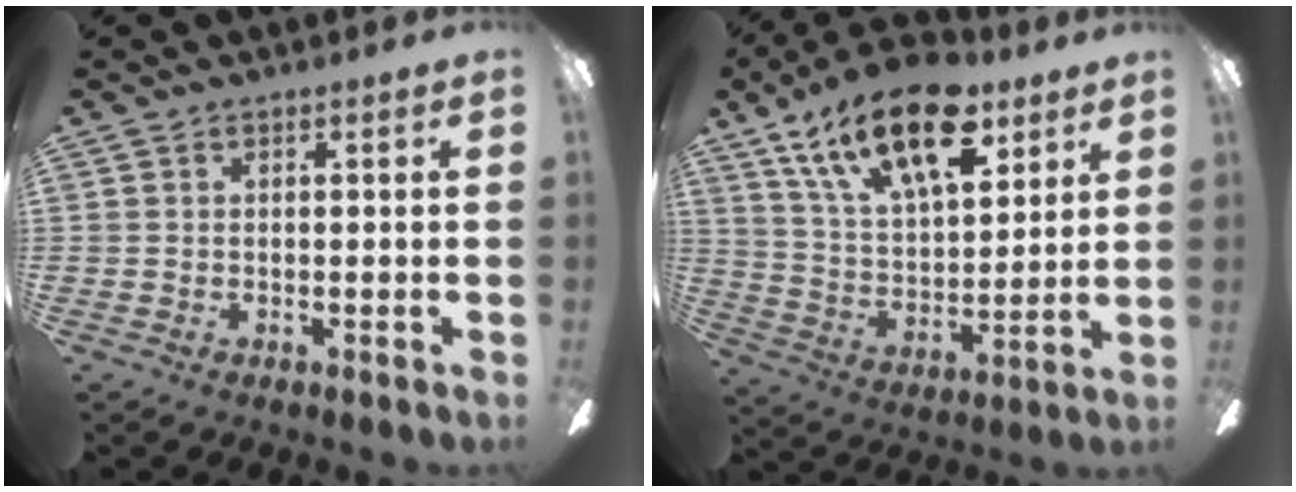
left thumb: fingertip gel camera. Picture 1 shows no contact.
{"total": 21.2, "force": [12.5, 10.2, 13.8], "torque": [-0.248, -0.059, 0.214]}